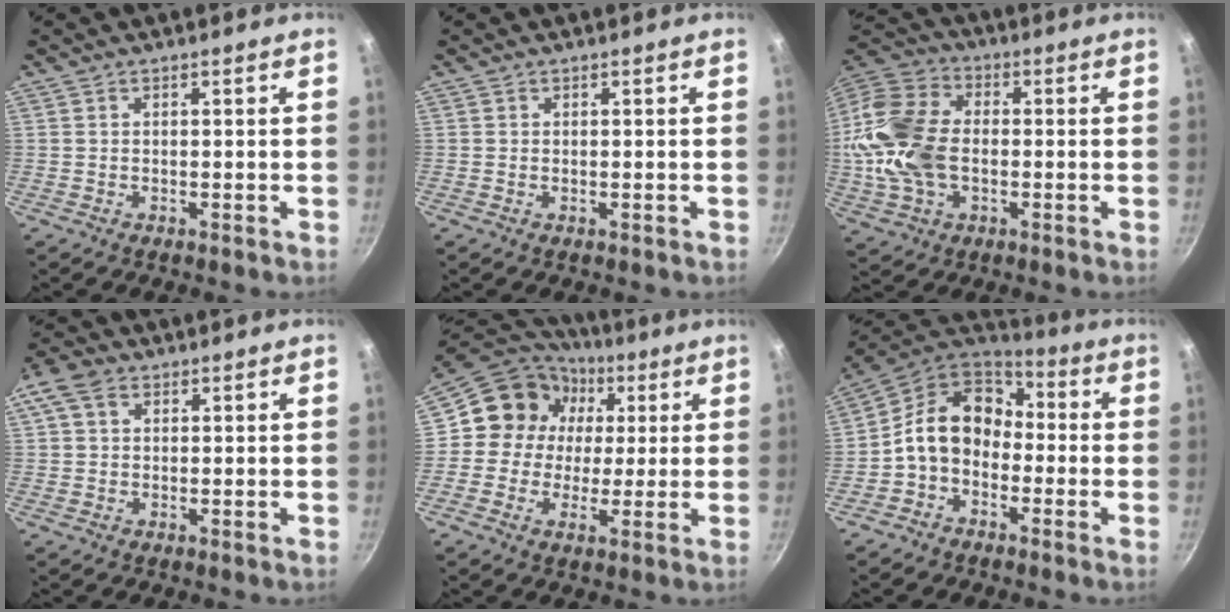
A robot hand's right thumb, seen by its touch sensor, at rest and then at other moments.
{"total": 0.0}
{"total": 17.7, "force": [-1.2, 12.1, 12.9], "torque": [-0.253, 0.024, -0.031]}
{"total": 5.6, "force": [2.1, 4.0, 3.3], "torque": [-0.060, 0.008, 0.030]}
{"total": 13.5, "force": [3.2, 12.0, 5.1], "torque": [-0.065, 0.007, 0.027]}
{"total": 13.2, "force": [-1.4, 10.3, 8.3], "torque": [-0.113, 0.049, -0.048]}